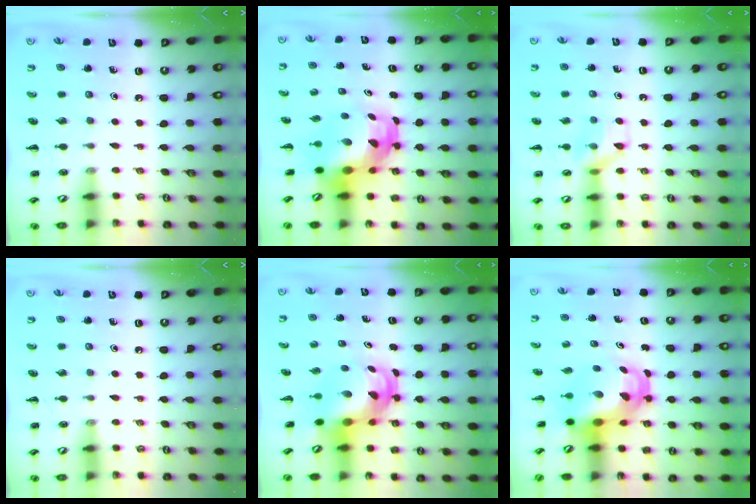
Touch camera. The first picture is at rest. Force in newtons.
{"total": 6.8, "press": 6.5, "slide": 1.9}
{"total": 9.3, "press": 9.3, "slide": 0.6}
{"total": 0.0}
{"total": 5.7, "press": 5.4, "slide": 1.8}
{"total": 6.8, "press": 6.7, "slide": 1.1}